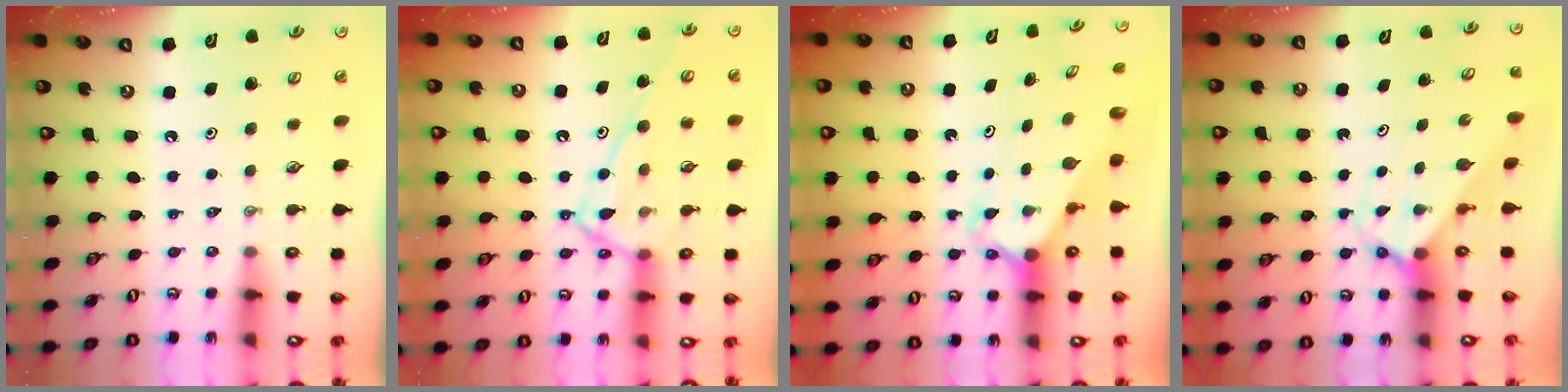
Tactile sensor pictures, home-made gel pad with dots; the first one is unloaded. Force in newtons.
{"total": 14.8, "press": 14.7, "slide": 1.3}
{"total": 2.3, "press": 2.3, "slide": 0.2}
{"total": 2.3, "press": 2.3, "slide": 0.2}